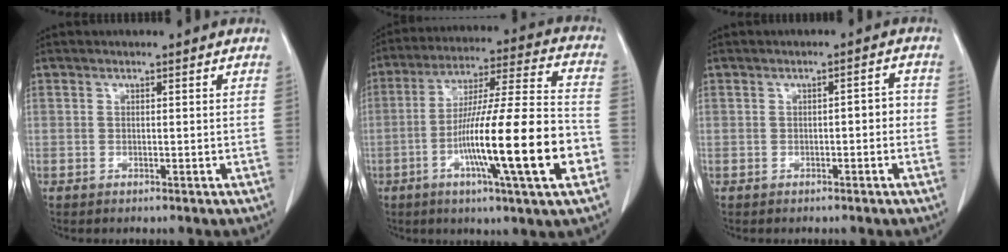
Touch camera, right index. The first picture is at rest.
{"total": 20.4, "force": [-6.2, 0.4, 19.5], "torque": [-0.313, -0.009, -0.103]}
{"total": 2.9, "force": [-0.8, 1.1, 2.5], "torque": [-0.033, 0.016, -0.007]}